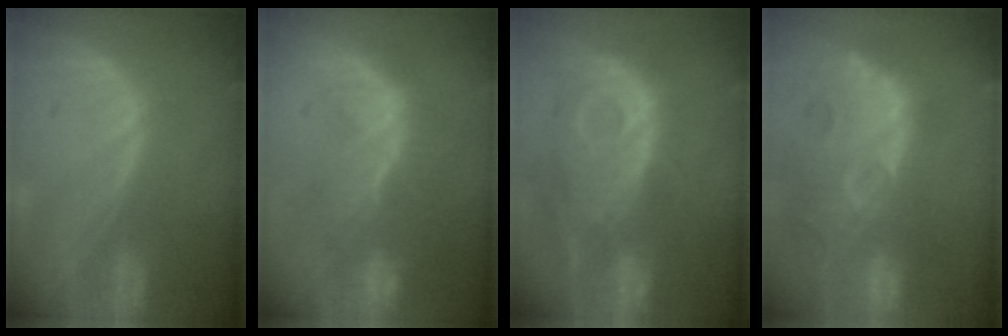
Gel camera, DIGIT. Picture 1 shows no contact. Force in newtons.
{"total": 10.1, "press": 8.7, "slide": 5.1}
{"total": 11.8, "press": 10.6, "slide": 5.2}
{"total": 14.4, "press": 12.5, "slide": 7.1}